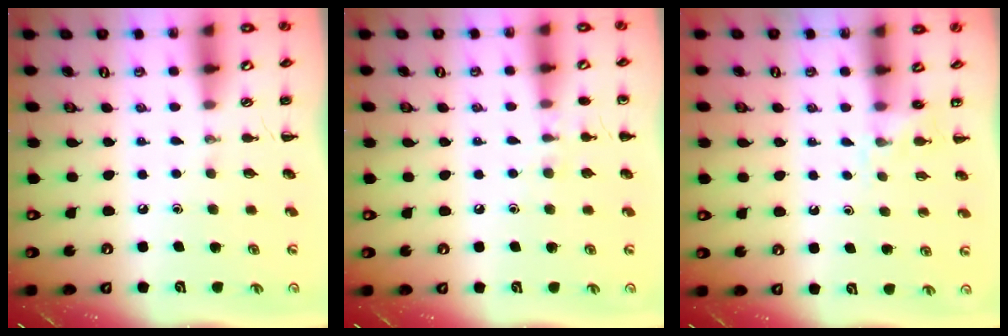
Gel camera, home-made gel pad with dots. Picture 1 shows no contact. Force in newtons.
{"total": 5.9, "press": 5.7, "slide": 1.4}
{"total": 3.8, "press": 3.7, "slide": 1.1}